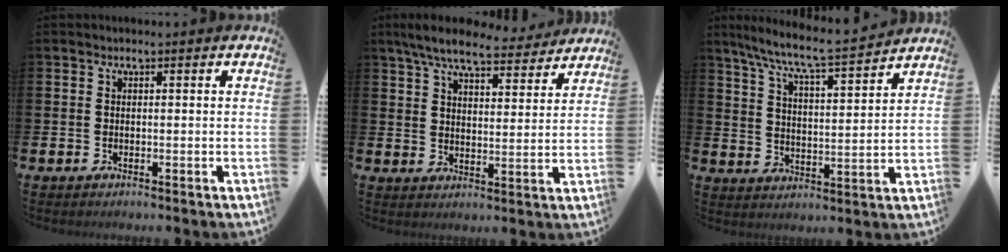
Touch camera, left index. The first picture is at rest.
{"total": 7.8, "force": [7.0, 1.6, 2.9], "torque": [-0.072, -0.035, 0.123]}
{"total": 7.8, "force": [7.2, 0.2, 3.1], "torque": [-0.092, -0.050, 0.123]}